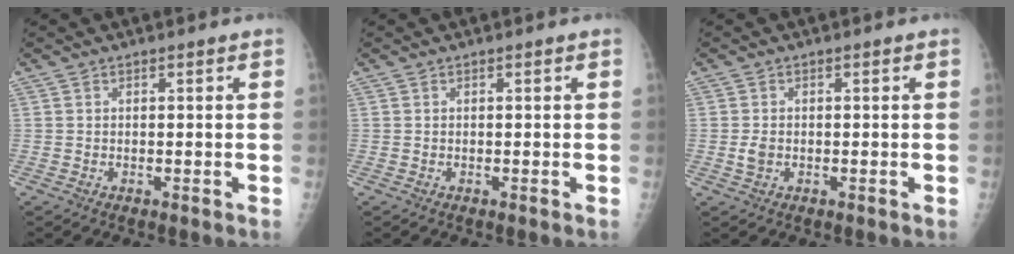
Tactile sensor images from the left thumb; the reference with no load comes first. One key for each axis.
{"total": 0.0}
{"total": 2.1, "fx": -0.4, "fy": 1.5, "fz": 1.4, "tx": -0.029, "ty": 0.002, "tz": -0.007}